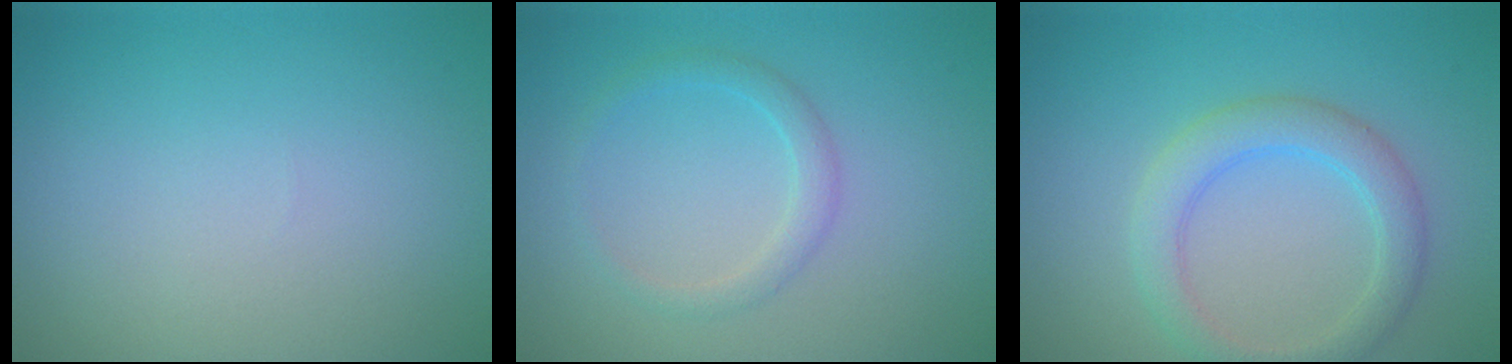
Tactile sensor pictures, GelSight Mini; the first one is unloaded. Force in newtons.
{"total": 1.7, "press": 1.7, "slide": 0.1}
{"total": 3.5, "press": 3.5, "slide": 0.2}